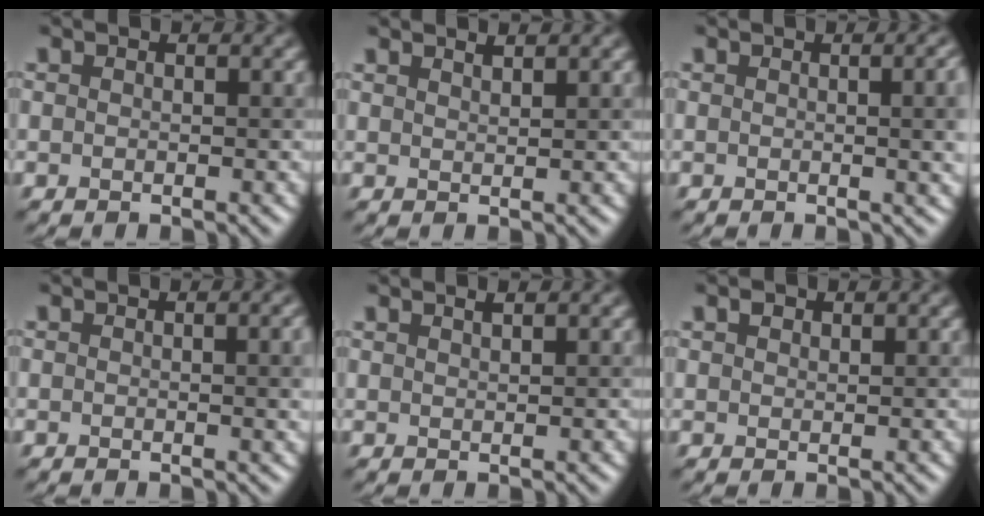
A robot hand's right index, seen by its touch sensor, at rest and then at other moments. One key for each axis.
{"total": 1.2, "fx": 1.2, "fy": 0.2, "fz": 0.3, "tx": 0.006, "ty": 0.007, "tz": 0.018}
{"total": 5.3, "fx": 0.3, "fy": 2.2, "fz": 4.8, "tx": -0.016, "ty": 0.017, "tz": 0.004}
{"total": 3.5, "fx": 0.3, "fy": 1.3, "fz": 3.2, "tx": -0.013, "ty": 0.016, "tz": 0.002}
{"total": 1.0, "fx": 0.9, "fy": 0.2, "fz": 0.5, "tx": 0.003, "ty": 0.008, "tz": 0.013}
{"total": 0.7, "fx": 0.6, "fy": 0.3, "fz": 0.0, "tx": 0.000, "ty": 0.007, "tz": 0.018}